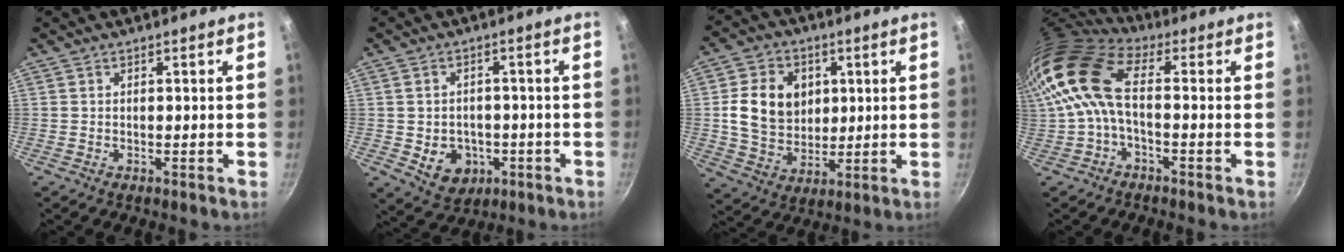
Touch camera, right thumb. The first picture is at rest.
{"total": 7.8, "force": [-2.0, 6.2, 4.2], "torque": [-0.040, 0.009, -0.015]}
{"total": 13.1, "force": [2.4, 10.5, 7.4], "torque": [-0.107, -0.005, 0.044]}
{"total": 11.9, "force": [0.3, 6.0, 10.3], "torque": [-0.208, 0.018, -0.007]}